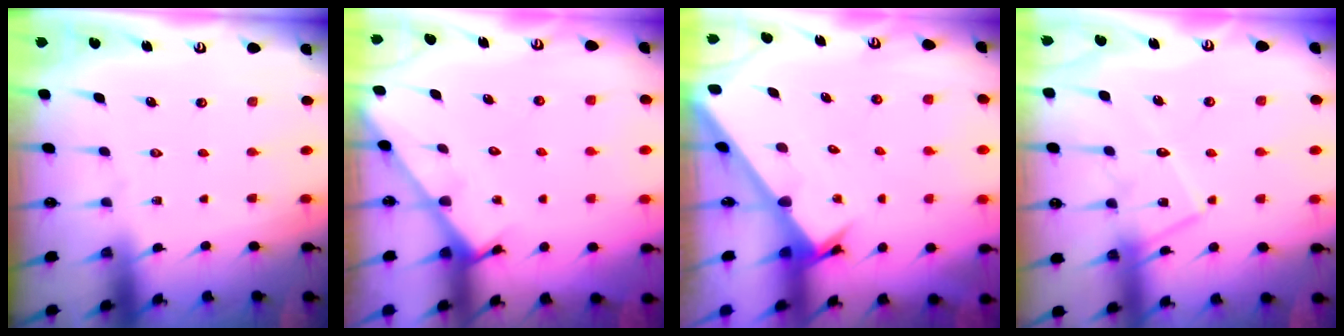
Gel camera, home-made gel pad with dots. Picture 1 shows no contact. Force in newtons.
{"total": 3.1, "press": 3.1, "slide": 0.3}
{"total": 2.5, "press": 2.5, "slide": 0.3}
{"total": 13.6, "press": 13.5, "slide": 1.0}